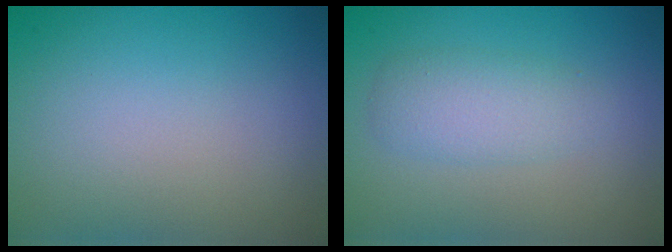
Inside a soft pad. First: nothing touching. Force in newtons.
{"total": 2.9, "press": 2.9, "slide": 0.1}